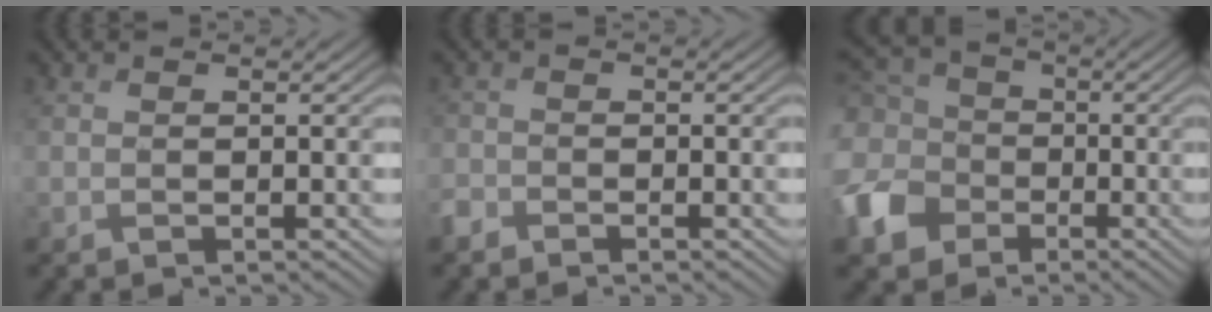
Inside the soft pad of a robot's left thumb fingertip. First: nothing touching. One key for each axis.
{"total": 1.9, "fx": -1.5, "fy": 1.2, "fz": 0.3, "tx": -0.009, "ty": -0.001, "tz": -0.041}
{"total": 11.4, "fx": -2.8, "fy": 9.5, "fz": 5.7, "tx": -0.190, "ty": -0.018, "tz": -0.066}